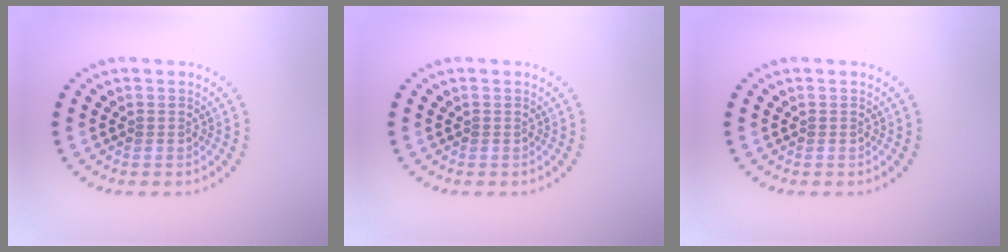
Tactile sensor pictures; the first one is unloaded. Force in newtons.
{"total": 0.0}
{"total": 0.0}